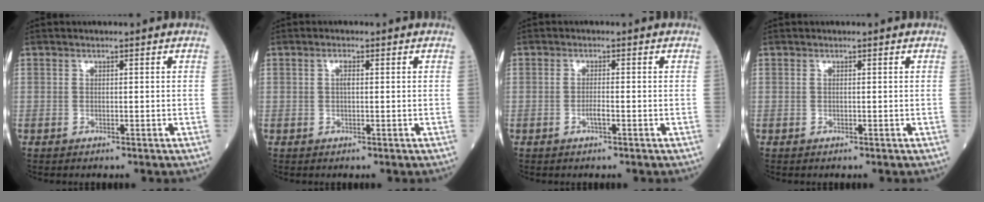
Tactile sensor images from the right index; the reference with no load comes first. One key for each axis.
{"total": 1.1, "fx": 0.2, "fy": 0.3, "fz": 1.0, "tx": -0.022, "ty": 0.003, "tz": 0.005}
{"total": 1.4, "fx": -0.5, "fy": 0.1, "fz": 1.2, "tx": -0.027, "ty": 0.001, "tz": -0.009}
{"total": 0.0}